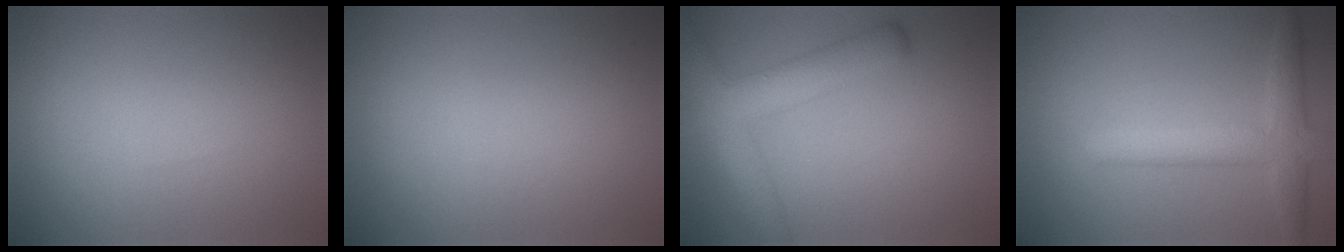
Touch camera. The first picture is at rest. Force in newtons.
{"total": 0.0}
{"total": 5.8, "press": 5.8, "slide": 0.3}
{"total": 4.1, "press": 4.1, "slide": 0.2}